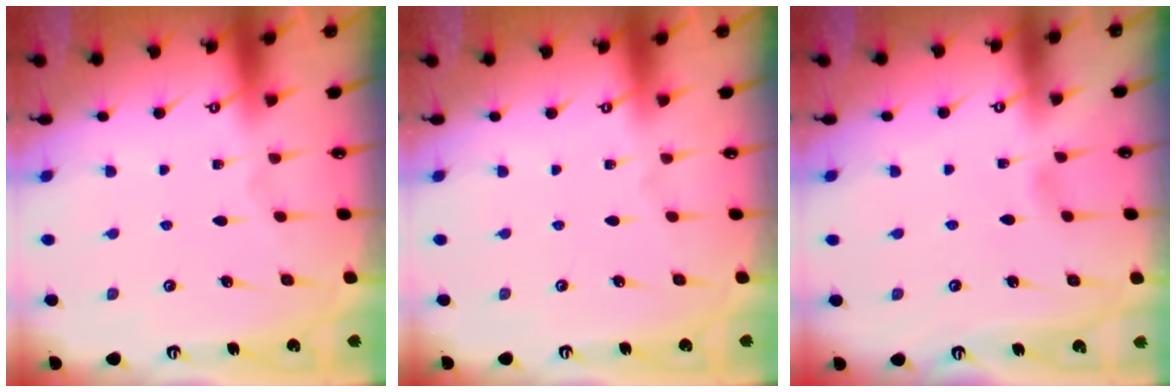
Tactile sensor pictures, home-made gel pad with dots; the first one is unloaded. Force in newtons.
{"total": 0.0}
{"total": 3.2, "press": 3.2, "slide": 0.3}